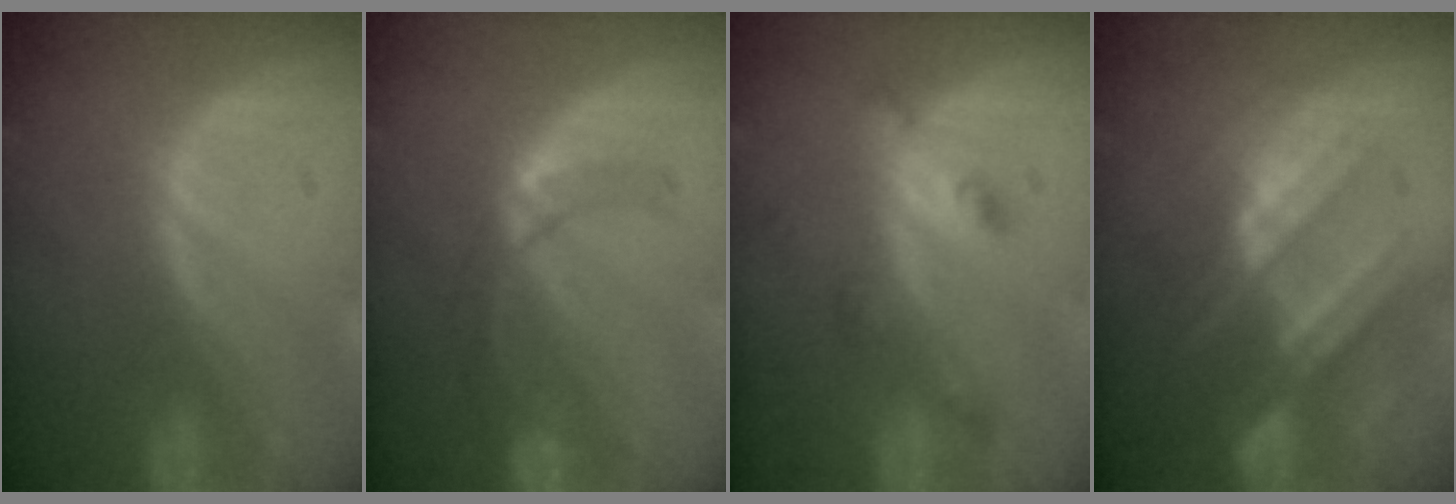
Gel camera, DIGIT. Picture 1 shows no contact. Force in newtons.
{"total": 5.0, "press": 4.9, "slide": 1.0}
{"total": 4.3, "press": 3.8, "slide": 1.9}
{"total": 8.7, "press": 8.0, "slide": 3.3}